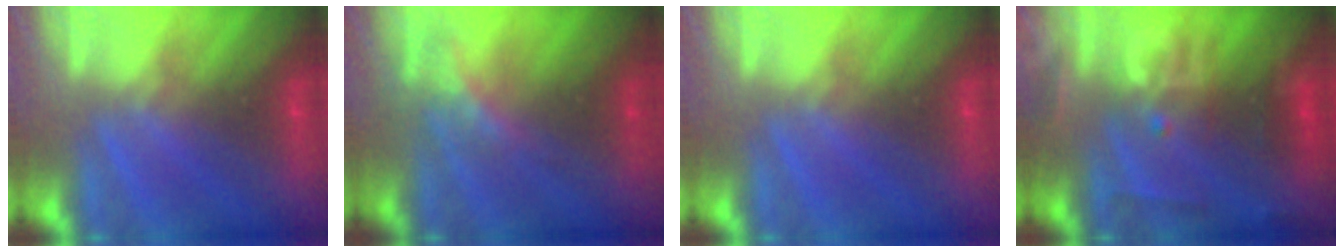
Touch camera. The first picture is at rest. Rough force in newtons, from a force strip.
{"total": 2.2}
{"total": 0.0}
{"total": 2.8}